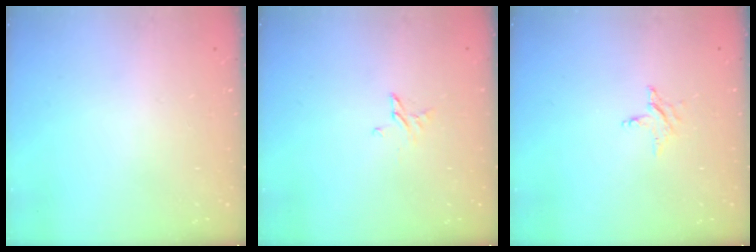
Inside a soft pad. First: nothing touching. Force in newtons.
{"total": 2.6, "press": 2.6, "slide": 0.3}
{"total": 3.0, "press": 3.0, "slide": 0.3}